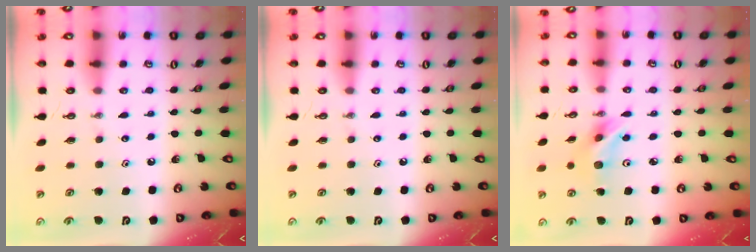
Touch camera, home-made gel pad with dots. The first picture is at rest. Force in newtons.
{"total": 0.0}
{"total": 10.0, "press": 9.3, "slide": 3.9}